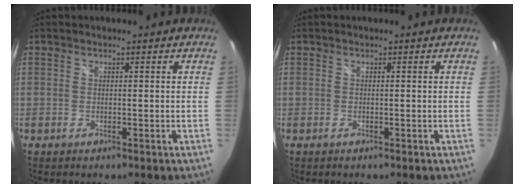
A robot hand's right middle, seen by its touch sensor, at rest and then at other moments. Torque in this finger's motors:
{"motor_torque": [0.05, -0.12, -0.01, 0.00]}